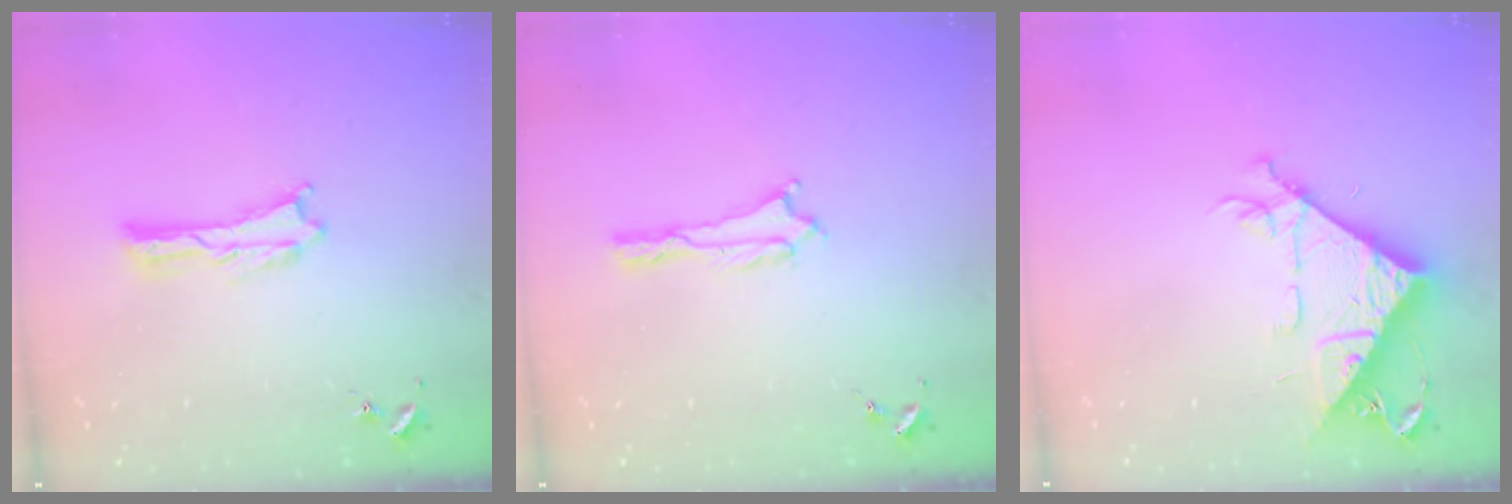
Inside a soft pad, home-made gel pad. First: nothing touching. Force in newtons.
{"total": 0.0}
{"total": 9.8, "press": 9.7, "slide": 1.2}